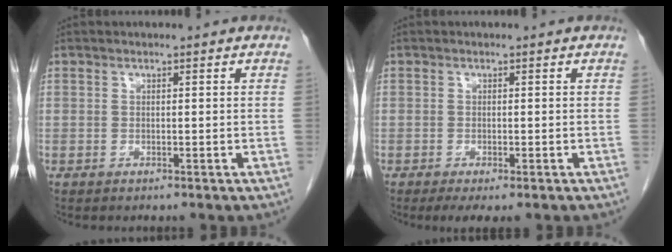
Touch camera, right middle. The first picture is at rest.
{"total": 3.2, "force": [-2.1, 0.9, 2.3], "torque": [-0.035, -0.010, -0.029]}